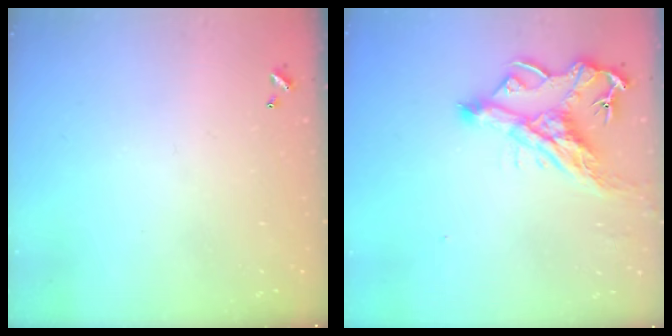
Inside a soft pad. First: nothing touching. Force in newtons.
{"total": 10.3, "press": 10.2, "slide": 1.7}